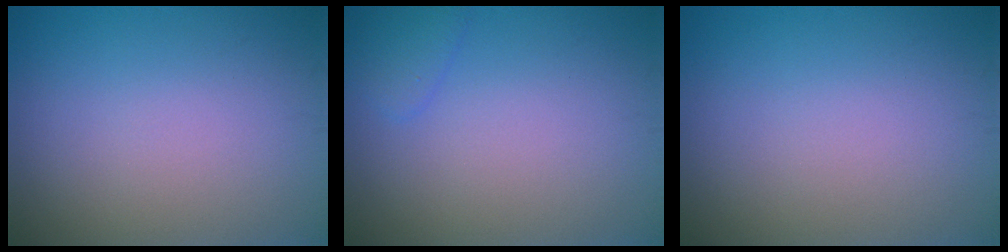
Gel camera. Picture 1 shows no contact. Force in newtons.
{"total": 1.3, "press": 1.3, "slide": 0.1}
{"total": 0.0}